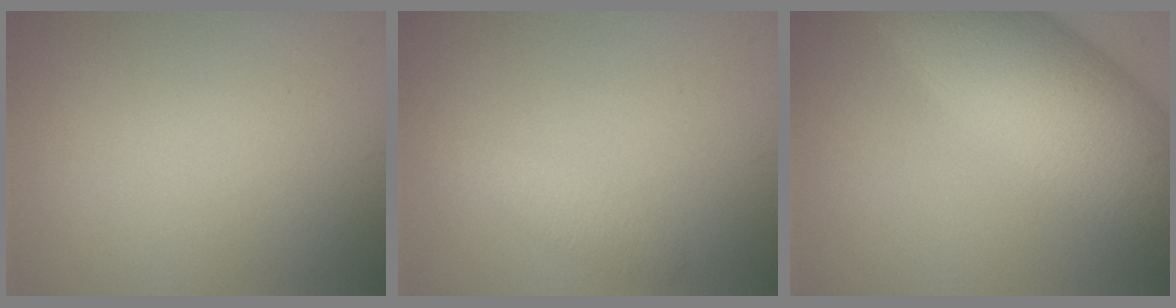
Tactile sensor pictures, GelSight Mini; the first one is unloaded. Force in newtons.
{"total": 1.9, "press": 1.9, "slide": 0.0}
{"total": 12.8, "press": 12.8, "slide": 0.5}